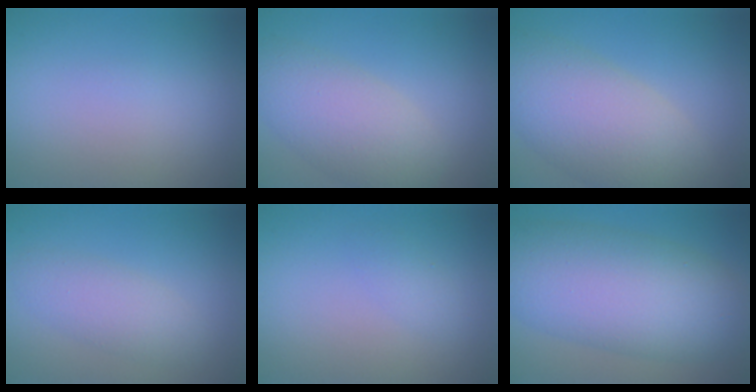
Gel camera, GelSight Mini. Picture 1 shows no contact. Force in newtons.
{"total": 5.6, "press": 5.6, "slide": 0.1}
{"total": 8.5, "press": 8.5, "slide": 0.5}
{"total": 2.8, "press": 2.8, "slide": 0.0}
{"total": 1.1, "press": 1.1, "slide": 0.0}
{"total": 10.9, "press": 10.9, "slide": 0.1}